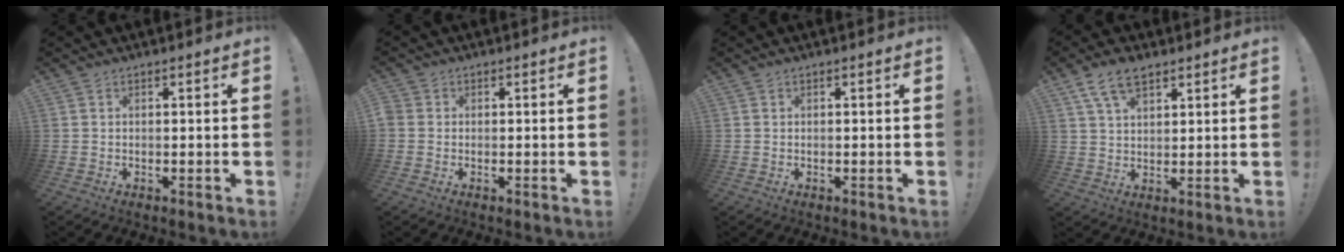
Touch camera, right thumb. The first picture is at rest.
{"total": 1.1, "force": [-0.3, 0.9, 0.5], "torque": [-0.012, 0.003, -0.004]}
{"total": 0.0}
{"total": 8.5, "force": [5.1, 4.4, 5.3], "torque": [-0.091, -0.011, 0.096]}